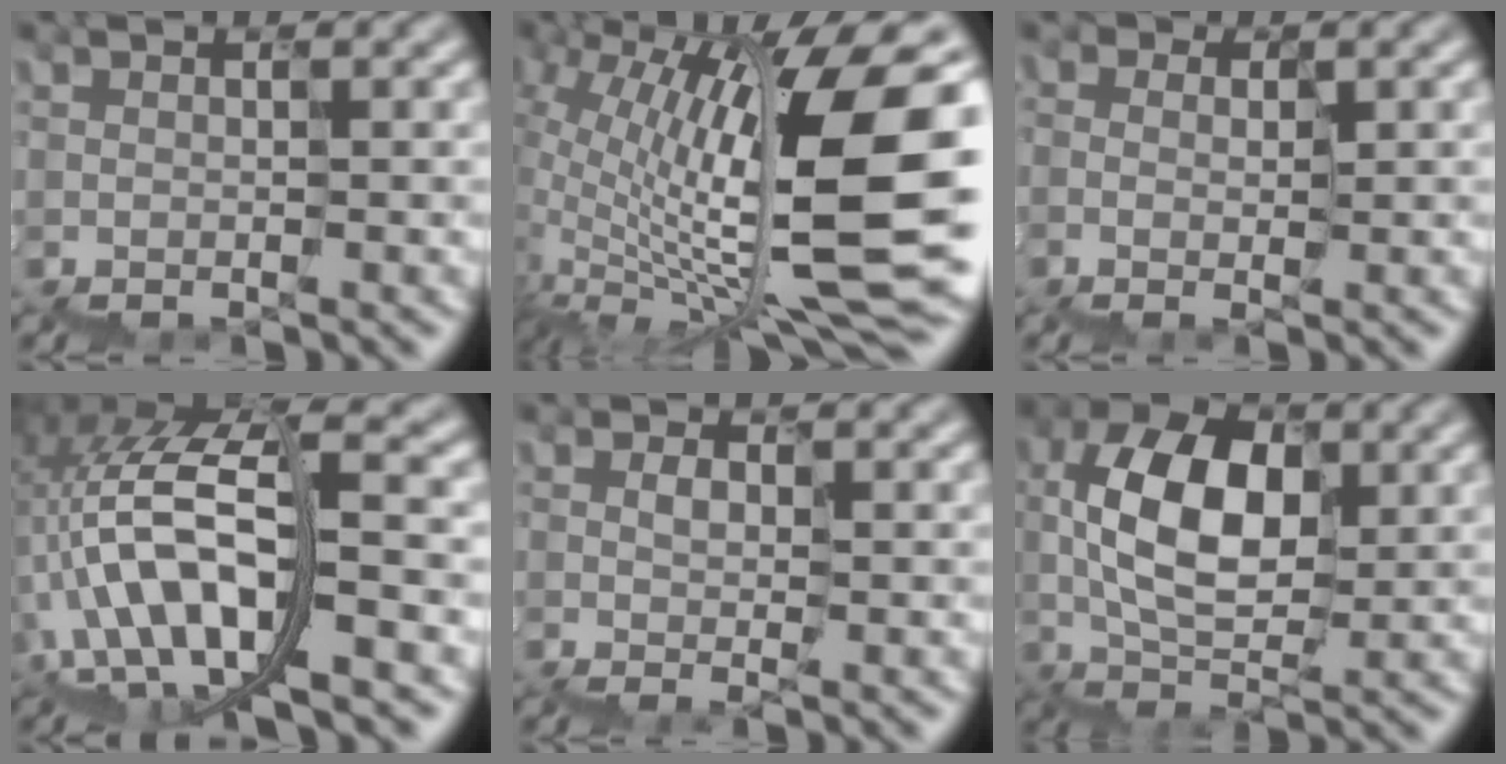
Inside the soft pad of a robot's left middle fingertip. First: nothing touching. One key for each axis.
{"total": 13.3, "fx": 1.8, "fy": 5.2, "fz": 12.1, "tx": -0.234, "ty": 0.003, "tz": 0.042}
{"total": 1.8, "fx": 0.3, "fy": 1.4, "fz": 1.1, "tx": -0.021, "ty": 0.003, "tz": 0.000}
{"total": 9.4, "fx": -2.4, "fy": 4.5, "fz": 7.9, "tx": -0.182, "ty": 0.011, "tz": -0.055}
{"total": 0.0}
{"total": 6.1, "fx": 0.9, "fy": 3.8, "fz": 4.7, "tx": -0.103, "ty": 0.017, "tz": 0.006}